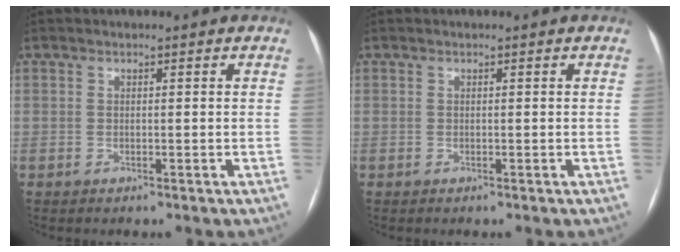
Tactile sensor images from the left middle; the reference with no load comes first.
{"total": 0.0}